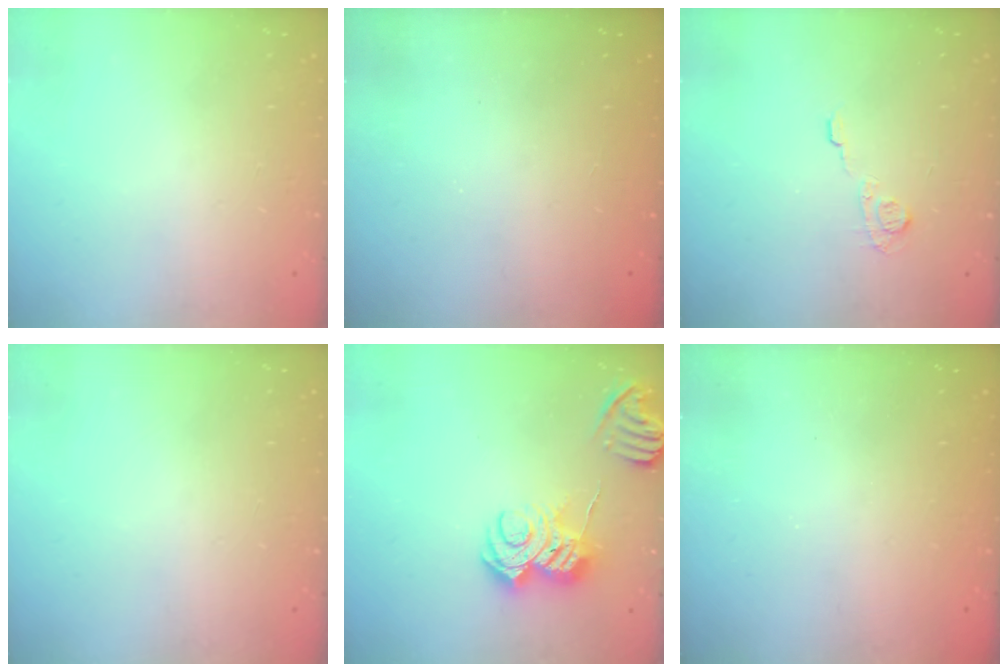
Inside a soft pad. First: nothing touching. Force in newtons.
{"total": 2.4, "press": 2.3, "slide": 0.8}
{"total": 6.9, "press": 6.8, "slide": 0.8}
{"total": 0.0}
{"total": 11.1, "press": 11.0, "slide": 1.2}
{"total": 2.4, "press": 2.2, "slide": 0.8}